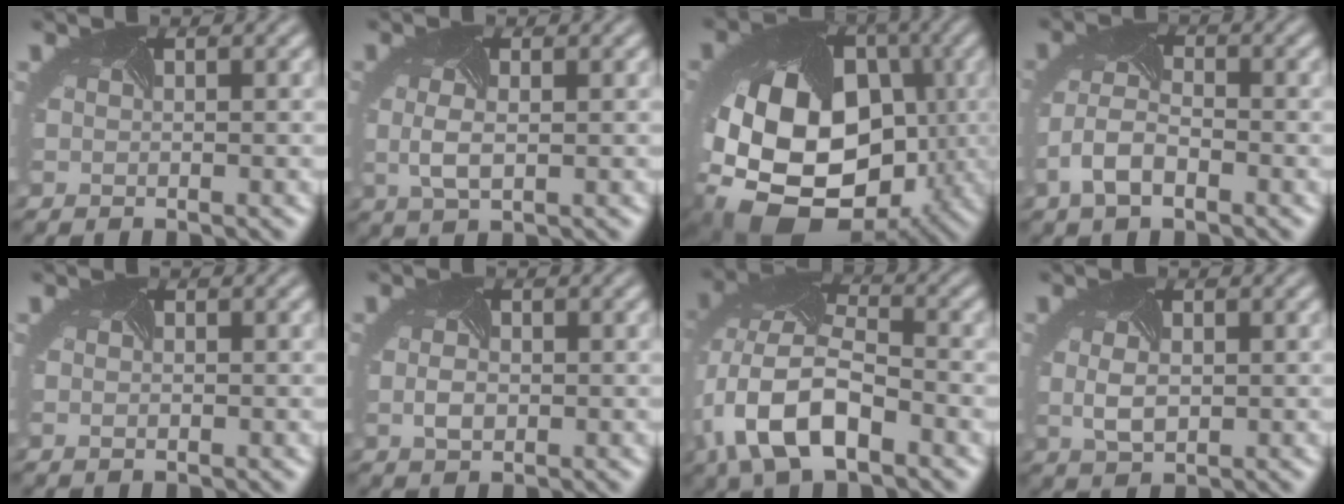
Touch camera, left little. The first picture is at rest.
{"total": 2.4, "force": [0.0, 1.0, 2.1], "torque": [-0.055, -0.004, -0.001]}
{"total": 18.8, "force": [-3.8, 13.8, 12.2], "torque": [-0.223, -0.034, -0.056]}
{"total": 4.2, "force": [-2.0, 2.1, 3.0], "torque": [-0.068, -0.002, -0.043]}
{"total": 0.8, "force": [-0.1, 0.6, 0.6], "torque": [-0.006, -0.003, -0.004]}
{"total": 1.7, "force": [-0.3, 1.1, 1.2], "torque": [-0.028, -0.003, -0.005]}
{"total": 10.1, "force": [-3.7, 5.4, 7.7], "torque": [-0.171, -0.006, -0.073]}
{"total": 2.4, "force": [0.0, 1.5, 1.8], "torque": [-0.048, -0.005, 0.004]}